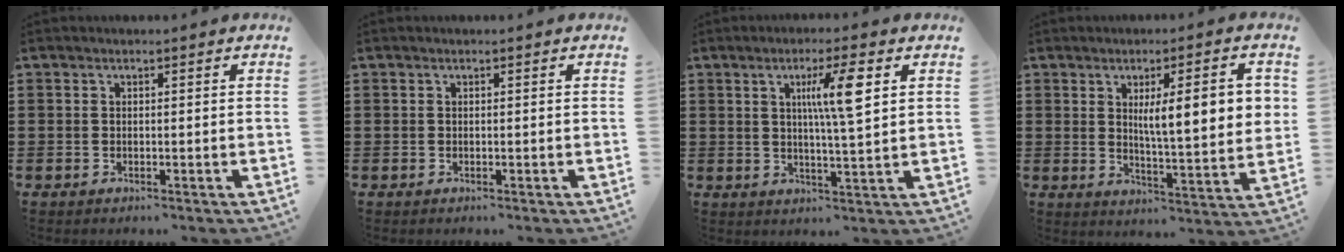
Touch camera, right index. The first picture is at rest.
{"total": 0.0}
{"total": 7.3, "force": [2.5, 0.6, 6.8], "torque": [-0.131, 0.001, 0.033]}
{"total": 9.1, "force": [2.6, 2.0, 8.5], "torque": [-0.139, -0.003, 0.037]}